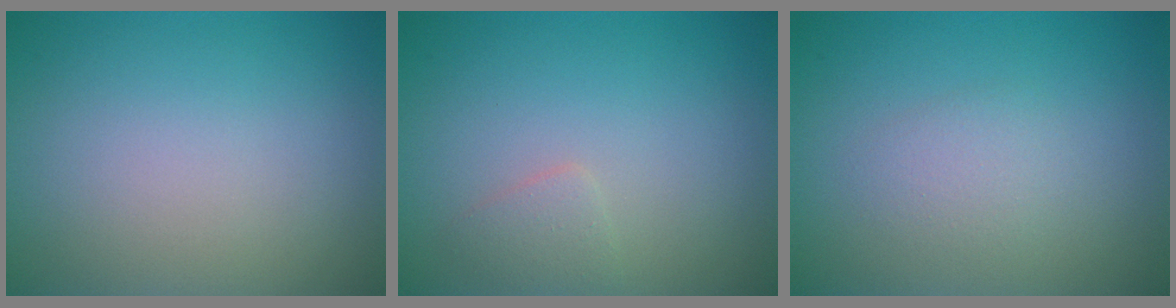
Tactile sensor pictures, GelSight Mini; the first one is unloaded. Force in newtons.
{"total": 1.1, "press": 1.1, "slide": 0.0}
{"total": 1.6, "press": 1.6, "slide": 0.1}